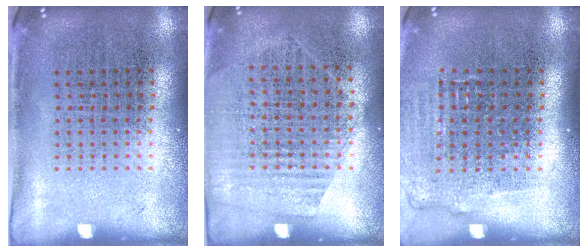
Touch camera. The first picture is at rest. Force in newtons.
{"total": 1.3, "press": 1.1, "slide": 0.7}
{"total": 1.1, "press": 1.1, "slide": 0.4}